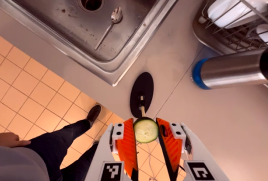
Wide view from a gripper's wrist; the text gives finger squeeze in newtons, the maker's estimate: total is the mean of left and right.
{"total": 7.4, "left": 7.0, "right": 7.8}